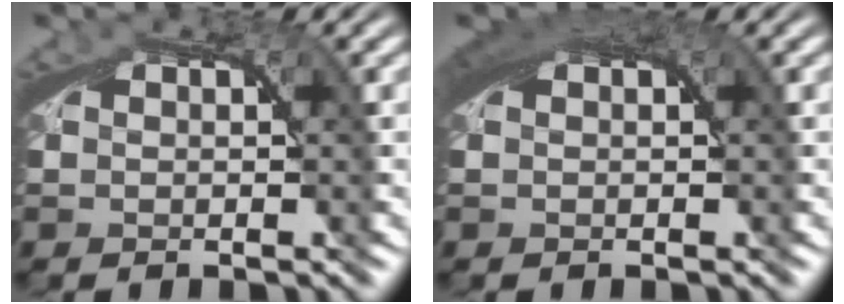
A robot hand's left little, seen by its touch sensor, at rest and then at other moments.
{"total": 2.8, "force": [1.4, 0.9, 2.2], "torque": [-0.035, 0.012, 0.018]}